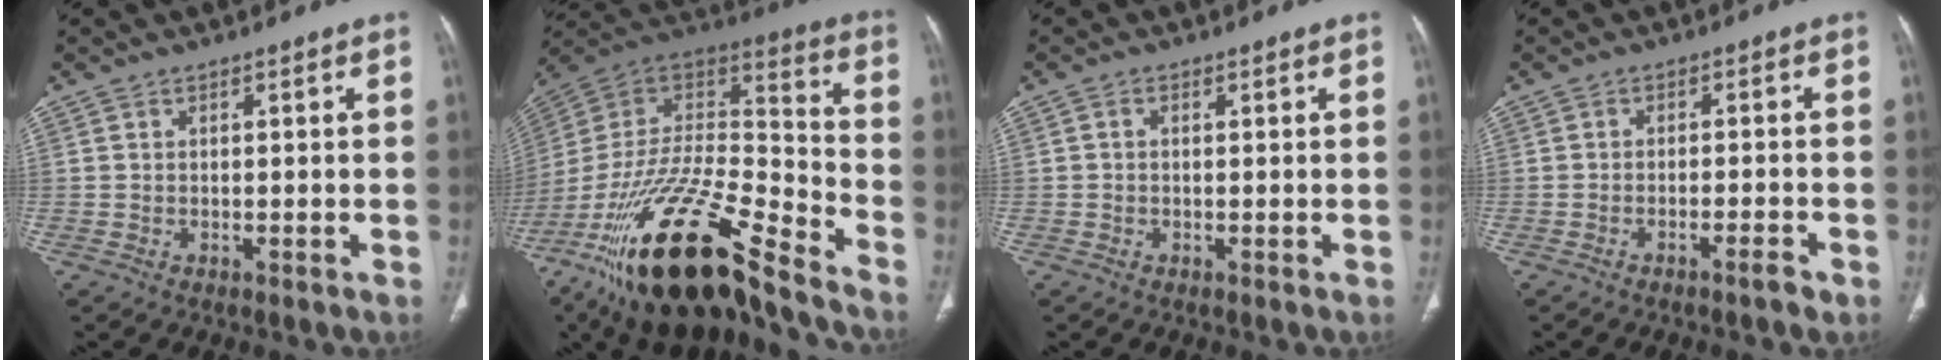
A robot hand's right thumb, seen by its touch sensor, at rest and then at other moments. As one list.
[{"total": 29.6, "force": [-20.3, 8.8, 19.7], "torque": [-0.357, 0.047, -0.355]}, {"total": 0.7, "force": [0.0, 0.5, 0.5], "torque": [-0.008, 0.001, -0.004]}, {"total": 2.4, "force": [-1.7, 0.4, 1.7], "torque": [-0.033, 0.009, -0.029]}]